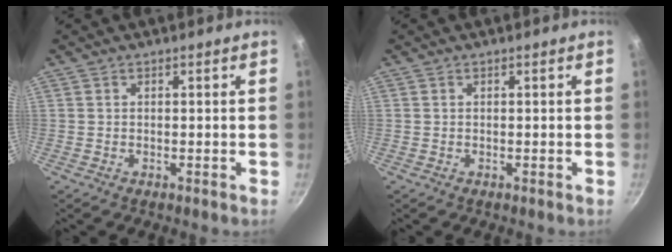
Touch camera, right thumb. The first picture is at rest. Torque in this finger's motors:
{"motor_torque": [-0.02, -0.02, 0.08, -0.08, 0.00]}